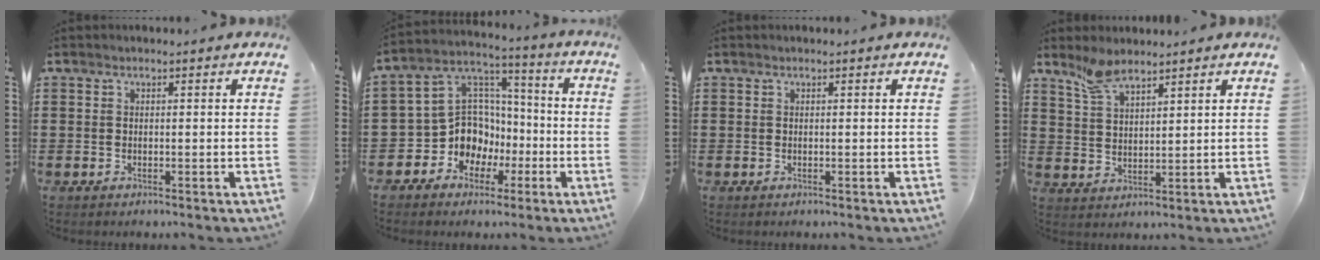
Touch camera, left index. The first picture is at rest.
{"total": 10.4, "force": [-3.0, 9.5, 3.1], "torque": [-0.109, -0.003, -0.051]}
{"total": 0.0}
{"total": 4.8, "force": [4.0, 1.3, 2.2], "torque": [-0.055, -0.003, 0.075]}